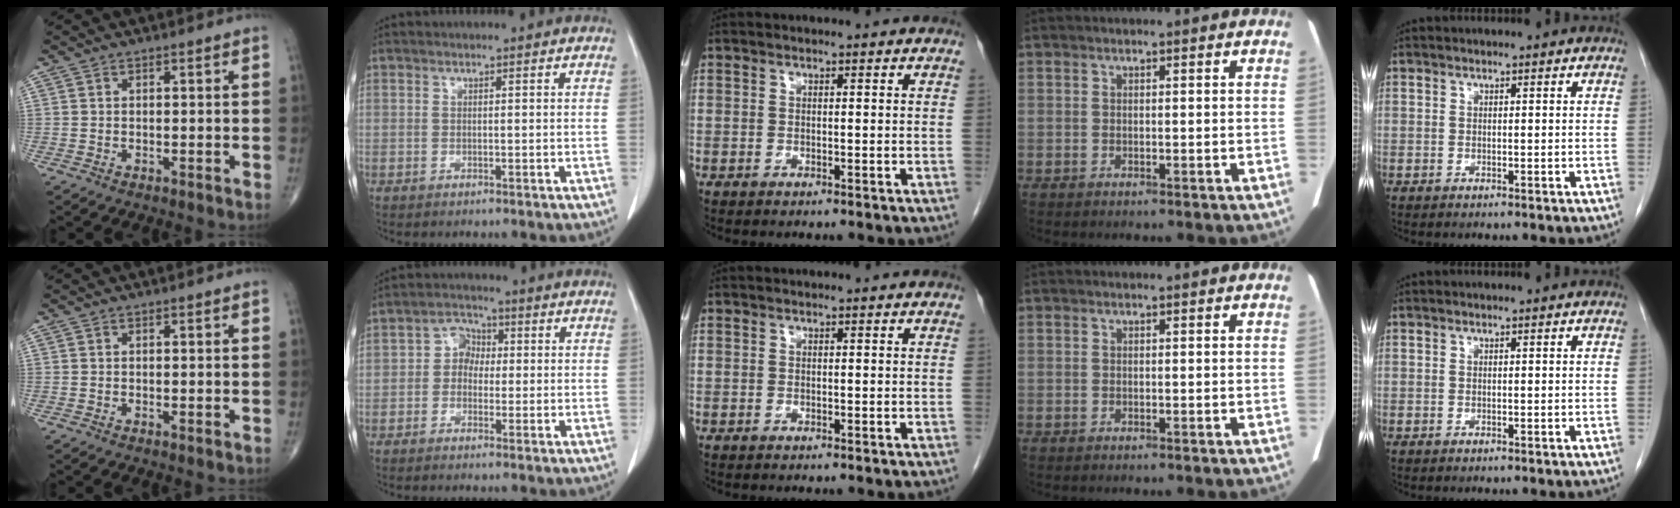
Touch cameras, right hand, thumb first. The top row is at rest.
{"index": {"total": 3.8, "force": [-0.1, 3.1, 2.1], "torque": [-0.031, 0.017, -0.009]}}